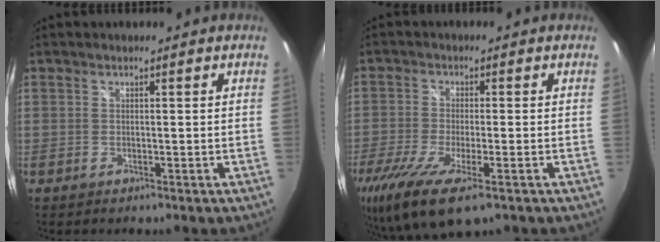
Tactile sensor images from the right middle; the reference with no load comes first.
{"total": 13.7, "force": [-7.8, 3.7, 10.7], "torque": [-0.228, -0.060, -0.135]}